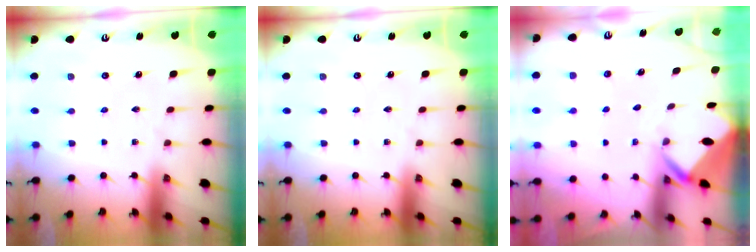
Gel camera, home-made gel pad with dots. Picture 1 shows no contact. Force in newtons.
{"total": 0.0}
{"total": 3.2, "press": 3.2, "slide": 0.2}